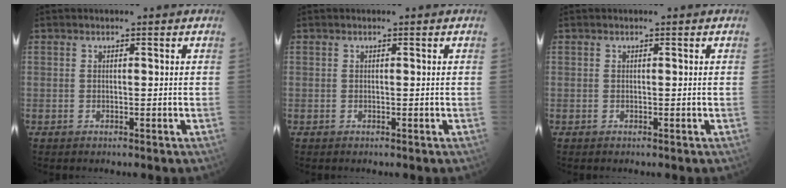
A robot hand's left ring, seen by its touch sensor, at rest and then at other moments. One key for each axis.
{"total": 0.0}
{"total": 0.0}